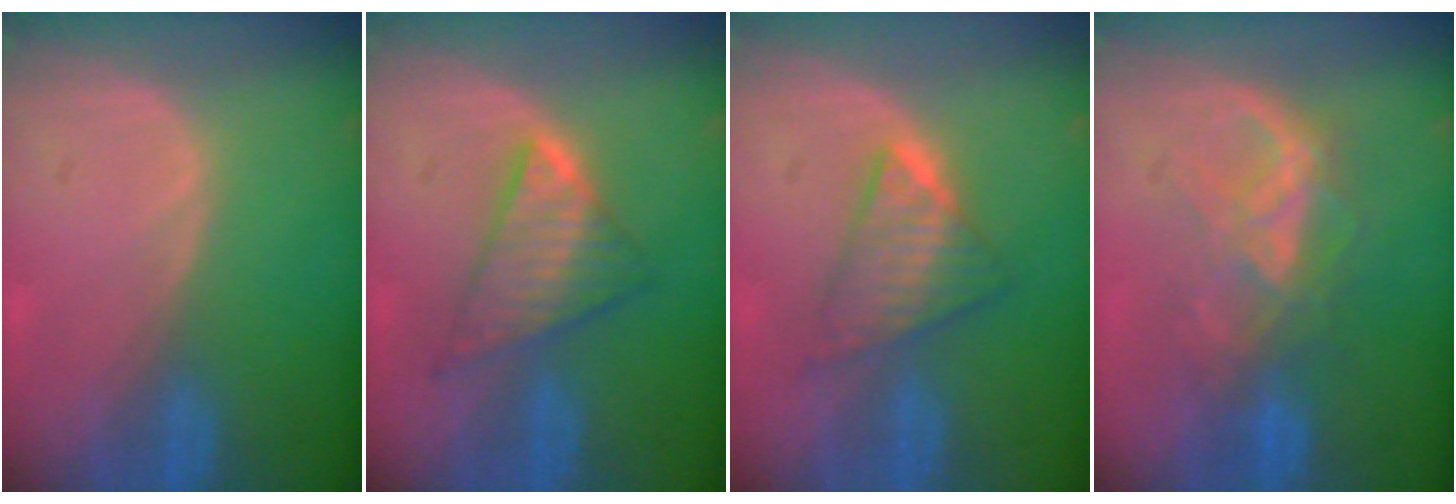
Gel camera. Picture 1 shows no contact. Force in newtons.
{"total": 6.4, "press": 6.4, "slide": 0.1}
{"total": 5.9, "press": 5.8, "slide": 0.8}
{"total": 6.5, "press": 6.5, "slide": 0.5}